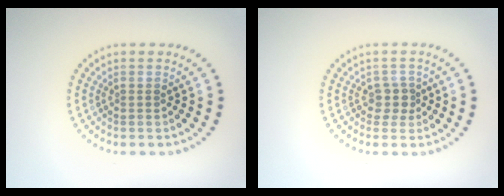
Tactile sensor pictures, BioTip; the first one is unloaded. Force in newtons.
{"total": 1.8, "press": 1.4, "slide": 1.1}